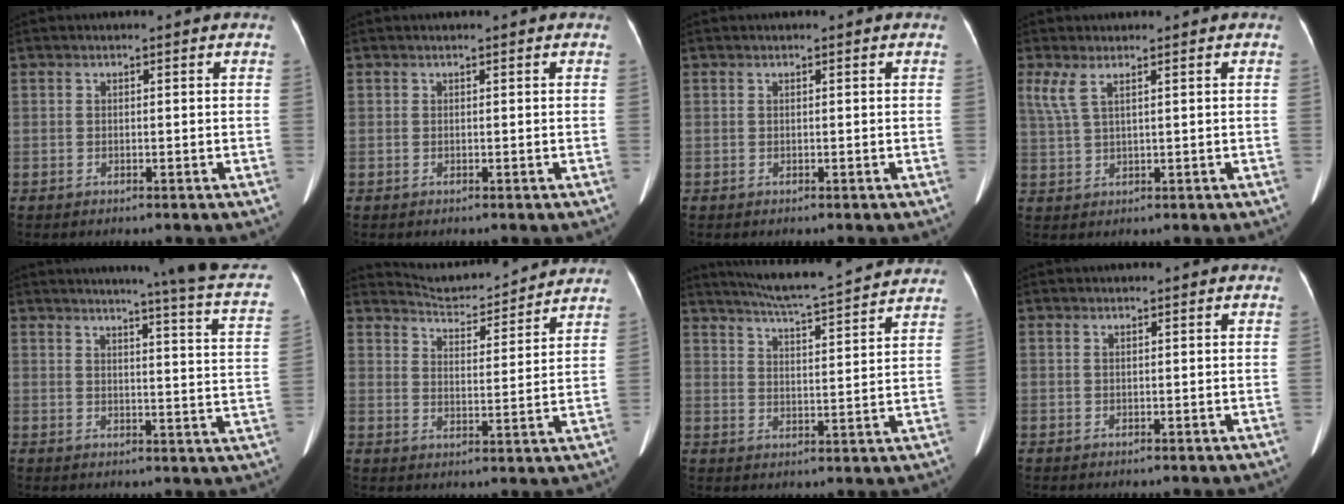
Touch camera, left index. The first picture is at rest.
{"total": 0.0}
{"total": 0.0}
{"total": 3.3, "force": [1.7, 0.6, 2.7], "torque": [-0.076, 0.009, 0.046]}
{"total": 16.2, "force": [13.8, -1.3, 8.4], "torque": [-0.112, -0.069, 0.137]}
{"total": 11.1, "force": [11.0, 0.8, 1.5], "torque": [-0.030, 0.009, 0.158]}
{"total": 16.6, "force": [15.3, 0.1, 6.2], "torque": [-0.112, 0.004, 0.210]}
{"total": 0.0}